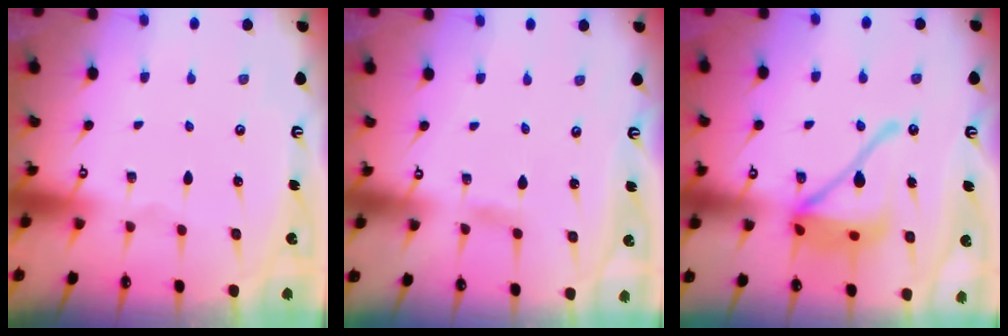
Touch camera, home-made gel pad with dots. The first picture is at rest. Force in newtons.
{"total": 2.7, "press": 2.7, "slide": 0.4}
{"total": 16.4, "press": 16.3, "slide": 2.2}